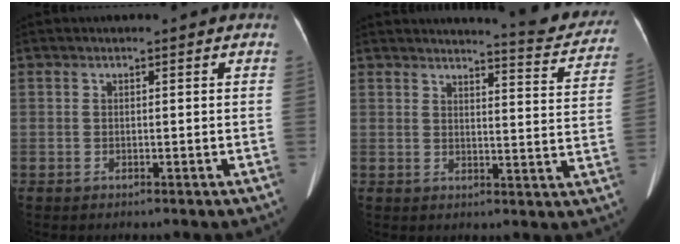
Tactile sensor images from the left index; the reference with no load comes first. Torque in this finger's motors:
{"motor_torque": [0.07, -0.37, 0.03, 0.01]}